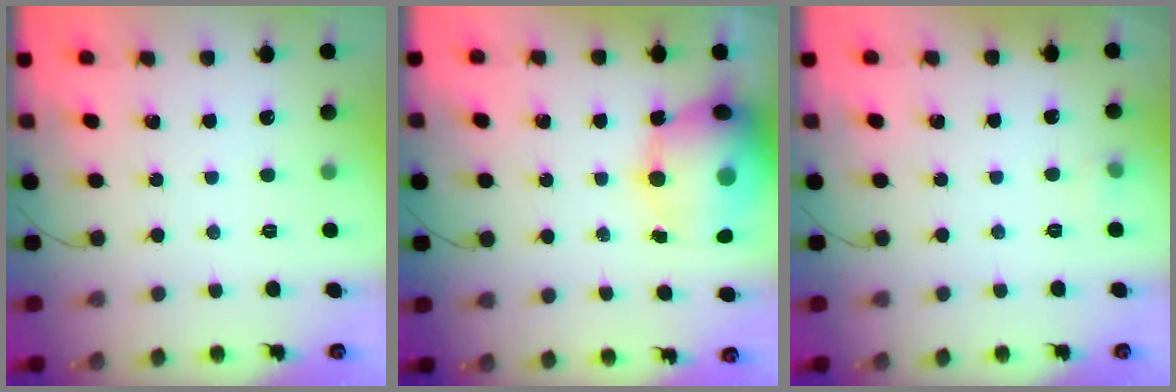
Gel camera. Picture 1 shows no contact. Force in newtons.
{"total": 21.1, "press": 20.6, "slide": 4.6}
{"total": 5.8, "press": 2.8, "slide": 5.1}